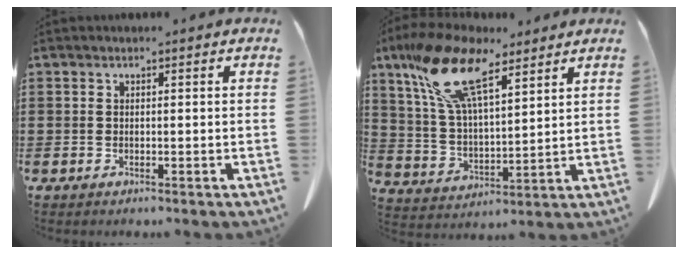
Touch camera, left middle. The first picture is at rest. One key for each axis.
{"total": 14.6, "fx": 9.5, "fy": 5.0, "fz": 9.9, "tx": -0.228, "ty": -0.020, "tz": 0.168}